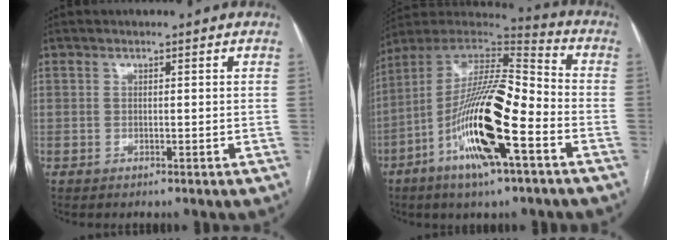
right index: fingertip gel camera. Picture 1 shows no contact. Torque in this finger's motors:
{"motor_torque": [1.29, -0.72, 0.93, 0.21]}